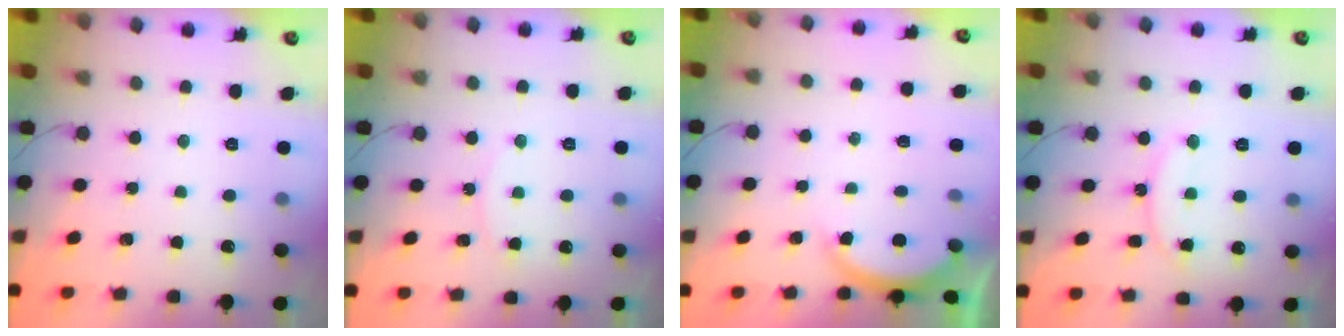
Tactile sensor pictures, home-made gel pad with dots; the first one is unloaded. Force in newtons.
{"total": 3.8, "press": 3.7, "slide": 0.6}
{"total": 2.6, "press": 2.6, "slide": 0.5}
{"total": 13.7, "press": 13.6, "slide": 1.1}